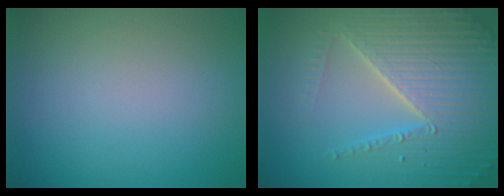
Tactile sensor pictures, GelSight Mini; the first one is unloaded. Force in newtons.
{"total": 7.1, "press": 6.9, "slide": 1.7}